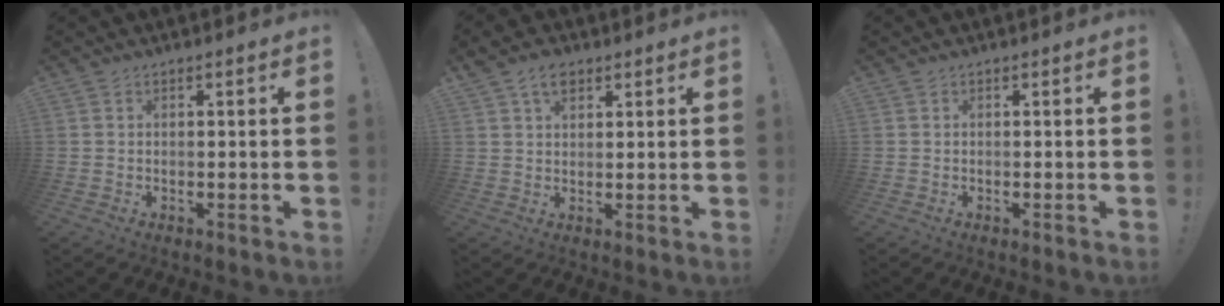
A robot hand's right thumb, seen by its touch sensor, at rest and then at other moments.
{"total": 5.9, "force": [3.5, 3.7, 3.1], "torque": [-0.047, -0.009, 0.064]}
{"total": 0.0}